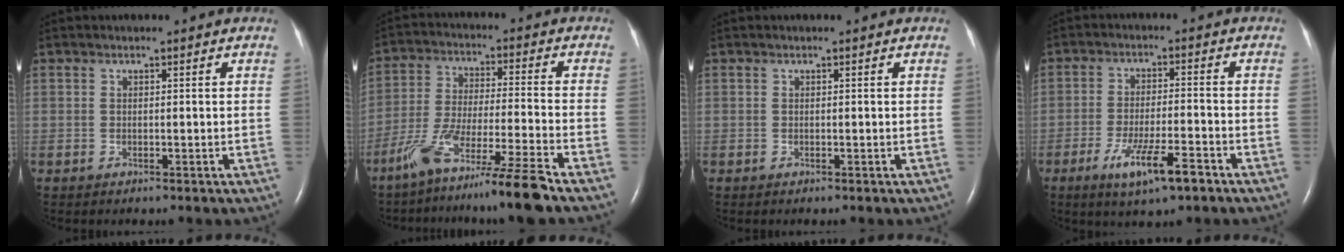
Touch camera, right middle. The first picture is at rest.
{"total": 12.5, "force": [-9.3, -1.7, 8.2], "torque": [-0.152, -0.033, -0.167]}
{"total": 0.0}
{"total": 8.3, "force": [-4.8, 1.1, 6.6], "torque": [-0.124, -0.013, -0.078]}